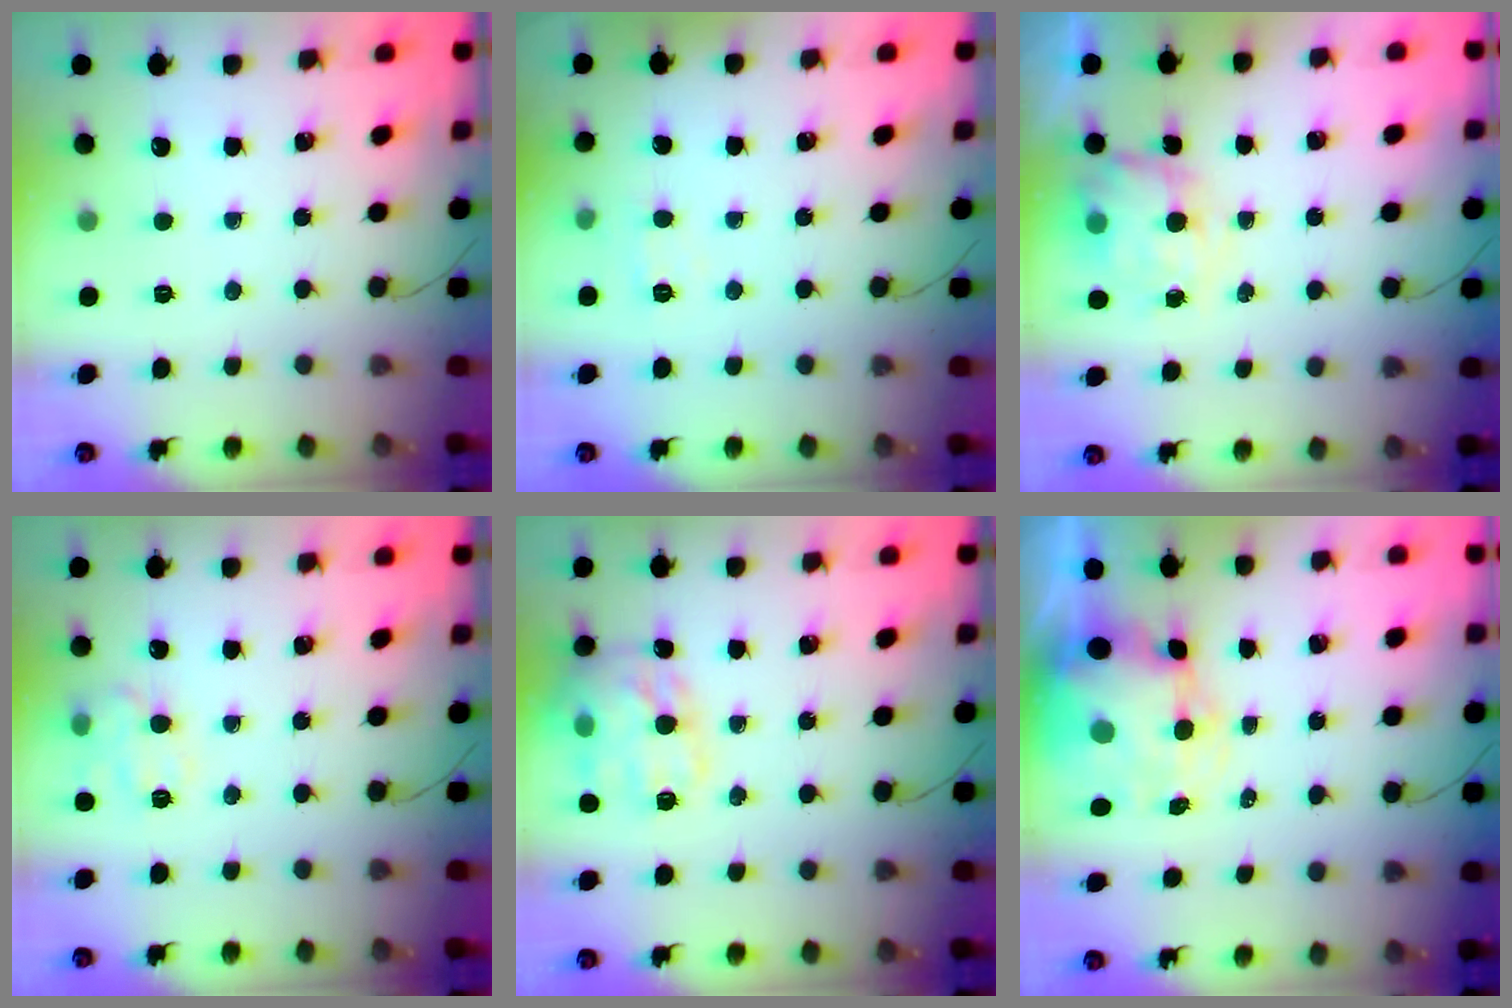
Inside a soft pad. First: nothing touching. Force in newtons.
{"total": 4.3, "press": 4.0, "slide": 1.5}
{"total": 5.5, "press": 5.5, "slide": 0.6}
{"total": 9.6, "press": 9.6, "slide": 1.1}
{"total": 18.1, "press": 18.1, "slide": 1.6}
{"total": 9.6, "press": 9.2, "slide": 2.4}